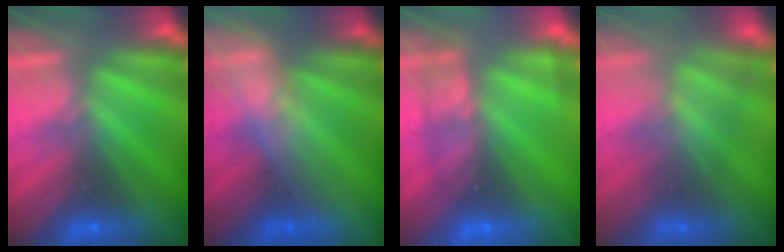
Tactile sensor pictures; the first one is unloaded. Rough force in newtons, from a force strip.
{"total": 2.9}
{"total": 2.4}
{"total": 4.5}